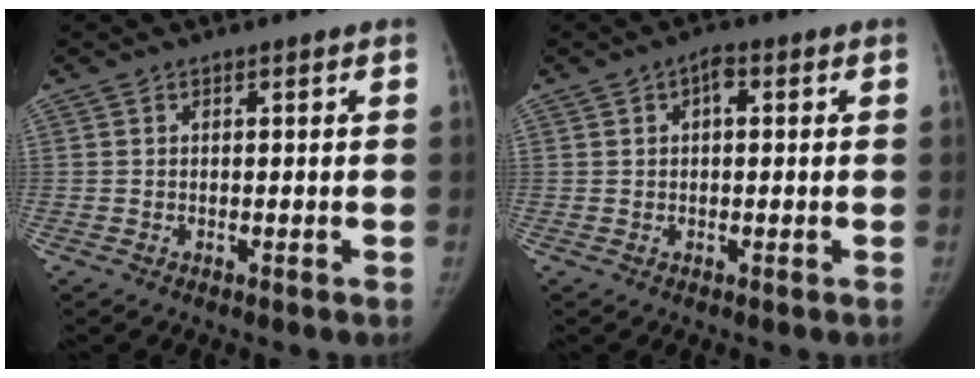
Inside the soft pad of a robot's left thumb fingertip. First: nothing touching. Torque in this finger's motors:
{"motor_torque": [-0.27, 0.20, -0.31, 0.25, -0.06]}